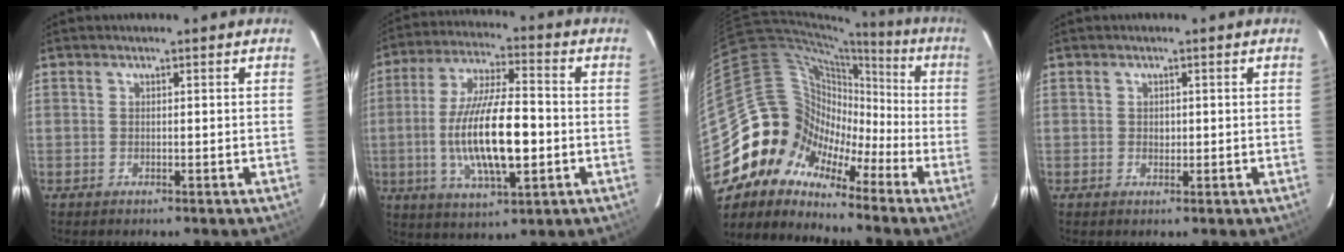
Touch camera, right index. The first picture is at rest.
{"total": 17.1, "force": [-2.8, 5.1, 16.1], "torque": [-0.312, -0.009, -0.044]}
{"total": 12.5, "force": [-7.4, 9.7, 2.5], "torque": [-0.050, 0.047, -0.160]}
{"total": 1.2, "force": [0.0, 1.1, 0.5], "torque": [-0.004, 0.001, 0.001]}